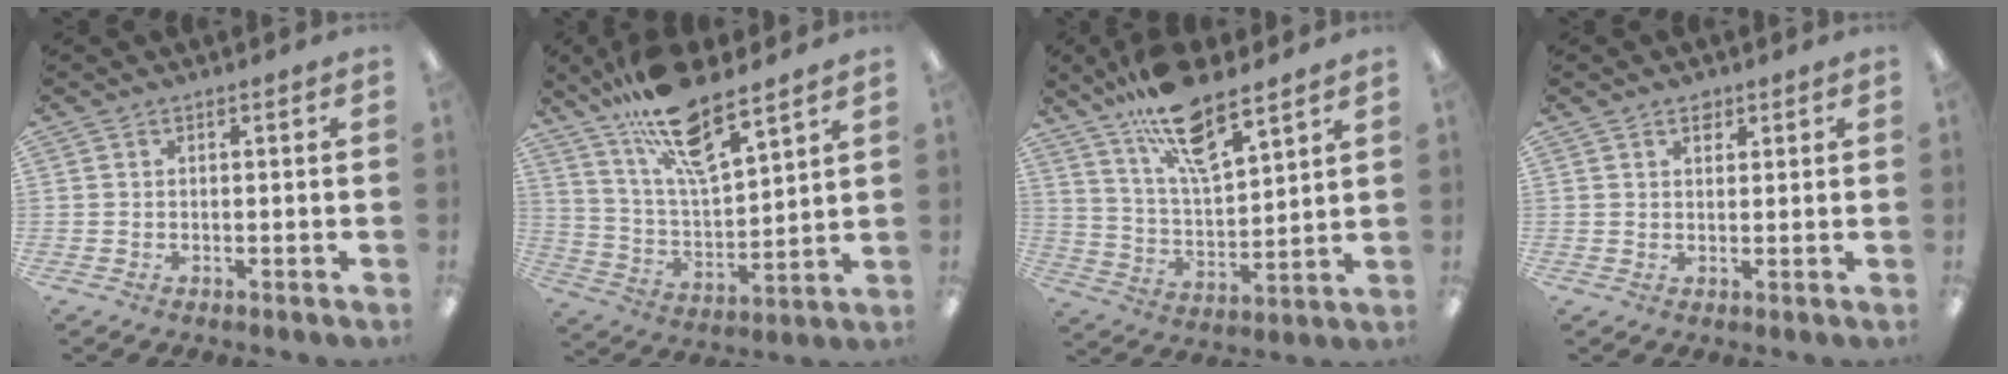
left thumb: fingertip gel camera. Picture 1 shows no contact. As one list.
[{"total": 17.9, "force": [13.2, 5.2, 10.9], "torque": [-0.200, -0.072, 0.229]}, {"total": 16.1, "force": [12.0, 5.0, 9.5], "torque": [-0.167, -0.066, 0.207]}, {"total": 2.2, "force": [1.6, 1.2, 0.9], "torque": [-0.003, -0.006, 0.025]}]